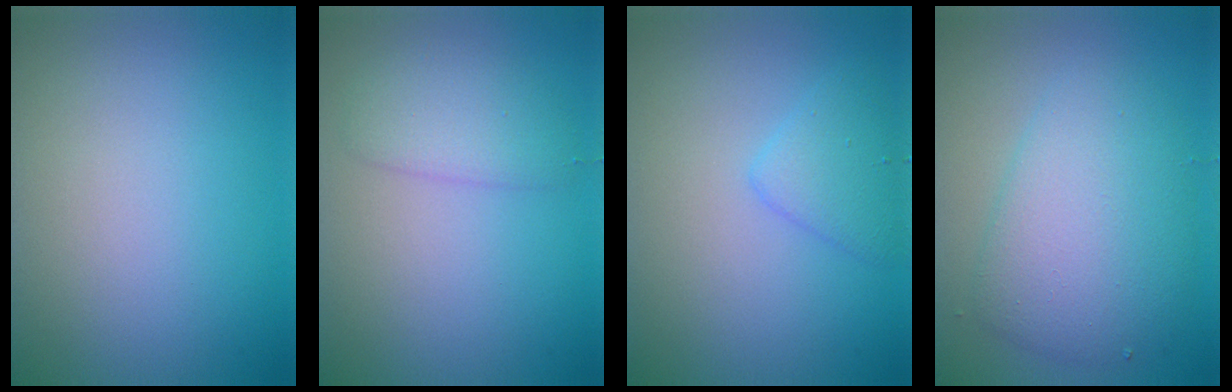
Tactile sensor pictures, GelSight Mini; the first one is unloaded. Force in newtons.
{"total": 2.7, "press": 2.7, "slide": 0.1}
{"total": 2.3, "press": 2.3, "slide": 0.0}
{"total": 5.8, "press": 5.8, "slide": 0.0}